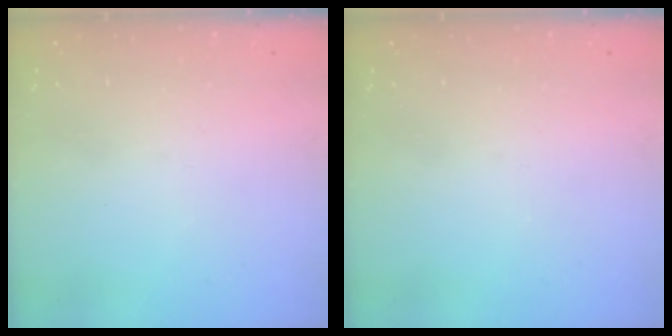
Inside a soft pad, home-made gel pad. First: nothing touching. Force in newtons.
{"total": 0.0}